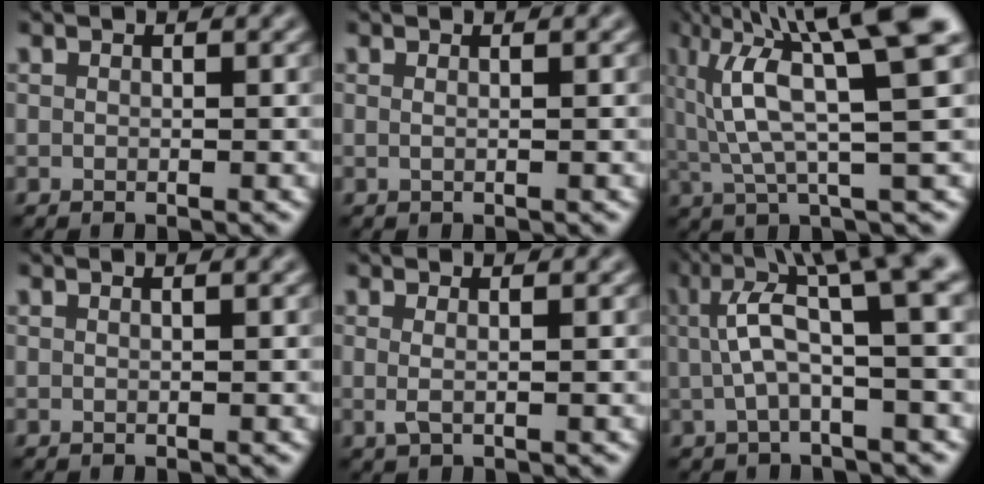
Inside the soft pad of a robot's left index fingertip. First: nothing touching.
{"total": 0.8, "force": [0.3, 0.4, 0.7], "torque": [-0.007, -0.004, -0.005]}
{"total": 10.9, "force": [4.9, 2.3, 9.4], "torque": [-0.156, 0.027, 0.083]}
{"total": 0.9, "force": [0.4, 0.4, 0.7], "torque": [-0.004, -0.003, -0.005]}
{"total": 1.4, "force": [0.1, 0.5, 1.3], "torque": [-0.022, -0.003, -0.001]}
{"total": 7.5, "force": [2.3, 1.8, 6.9], "torque": [-0.121, 0.018, 0.035]}